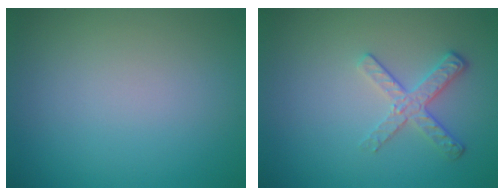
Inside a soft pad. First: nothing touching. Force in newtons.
{"total": 2.6, "press": 2.2, "slide": 1.4}